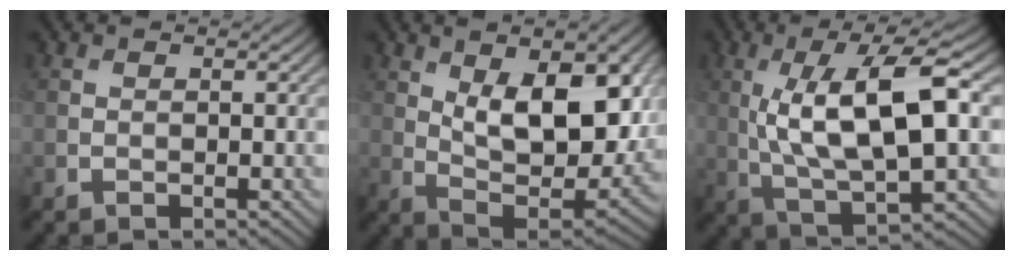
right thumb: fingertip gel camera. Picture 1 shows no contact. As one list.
[{"total": 14.6, "force": [4.2, 6.9, 12.1], "torque": [-0.190, -0.003, 0.068]}, {"total": 12.6, "force": [1.5, 4.2, 11.8], "torque": [-0.219, 0.004, 0.029]}]